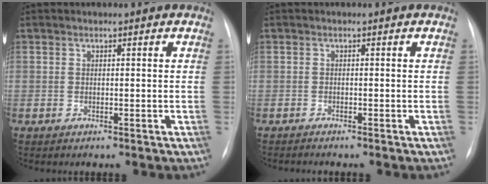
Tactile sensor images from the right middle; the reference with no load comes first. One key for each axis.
{"total": 0.9, "fx": -0.8, "fy": -0.1, "fz": 0.2, "tx": -0.006, "ty": -0.002, "tz": -0.011}